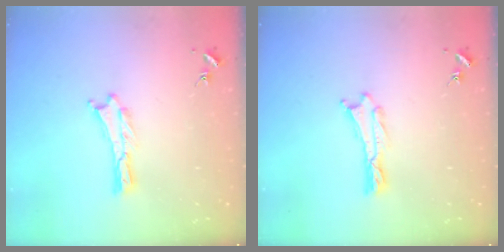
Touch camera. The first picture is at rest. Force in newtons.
{"total": 0.0}